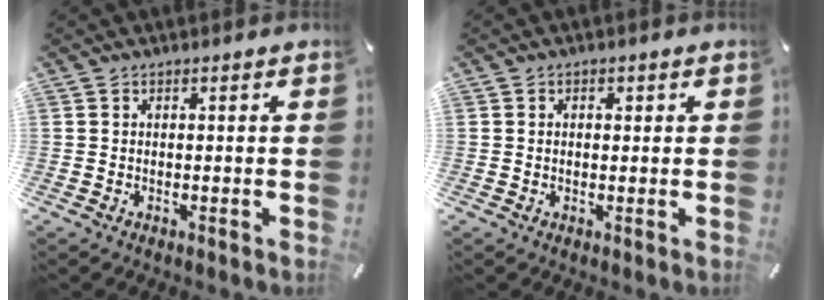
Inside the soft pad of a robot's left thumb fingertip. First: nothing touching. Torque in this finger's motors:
{"motor_torque": [0.31, -0.01, 0.05, 0.07, 0.03]}